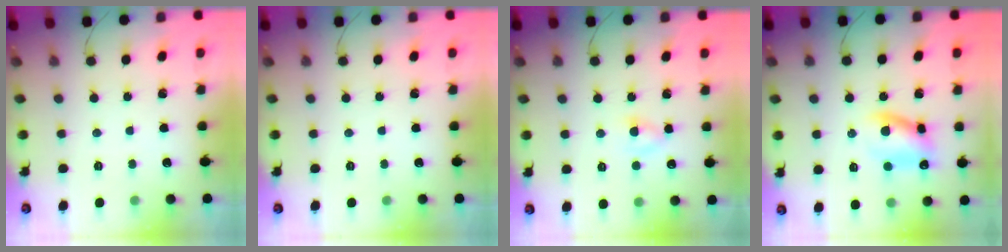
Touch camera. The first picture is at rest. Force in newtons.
{"total": 0.0}
{"total": 2.4, "press": 2.2, "slide": 1.0}
{"total": 11.2, "press": 11.0, "slide": 1.8}